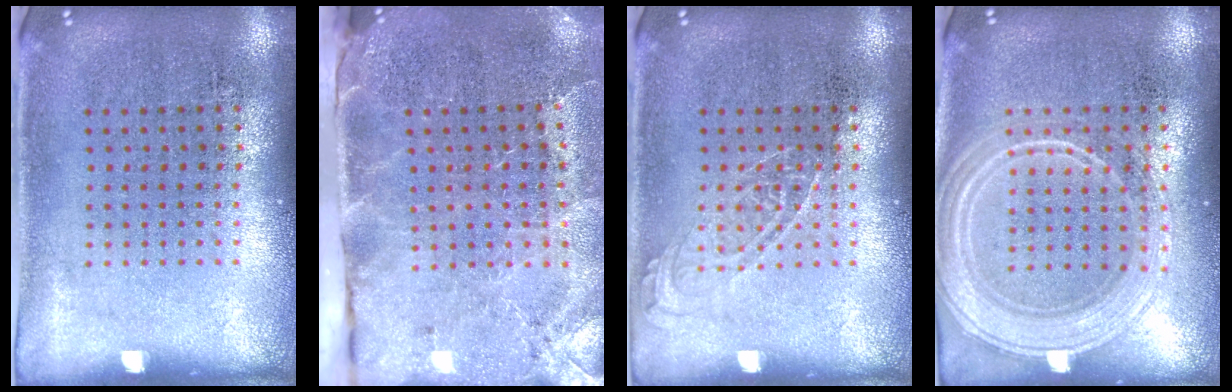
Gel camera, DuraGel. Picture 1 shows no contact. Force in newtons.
{"total": 4.0, "press": 3.2, "slide": 2.3}
{"total": 1.5, "press": 1.4, "slide": 0.2}
{"total": 2.2, "press": 2.1, "slide": 0.4}